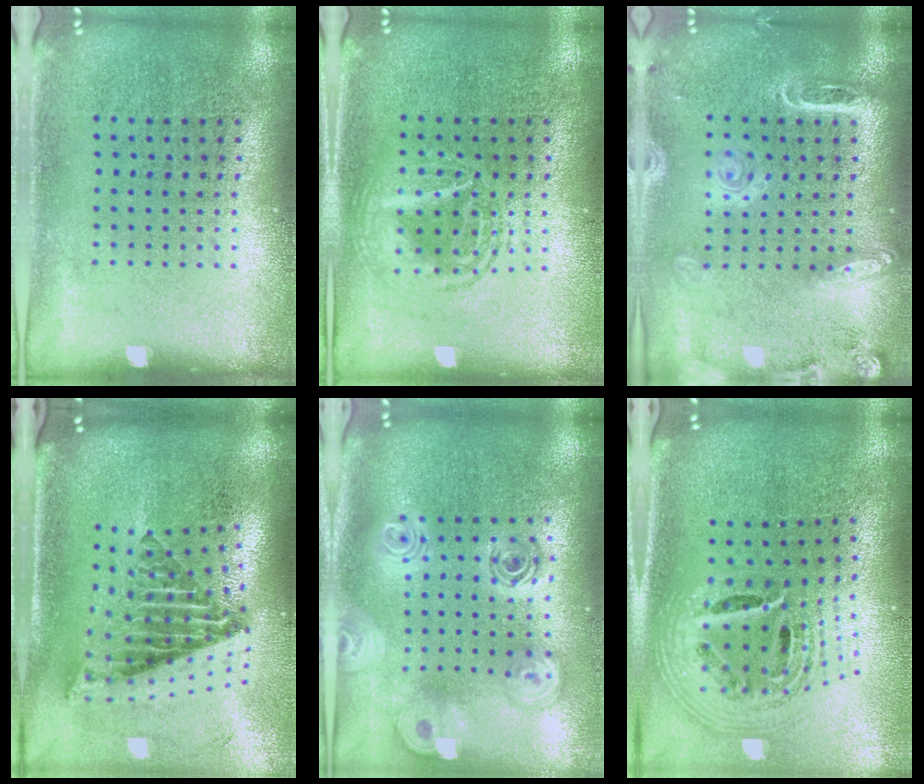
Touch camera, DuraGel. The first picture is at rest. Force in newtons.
{"total": 2.6, "press": 2.6, "slide": 0.3}
{"total": 2.0, "press": 1.8, "slide": 1.1}
{"total": 2.9, "press": 1.8, "slide": 2.3}
{"total": 2.5, "press": 1.9, "slide": 1.7}
{"total": 2.8, "press": 1.9, "slide": 2.0}